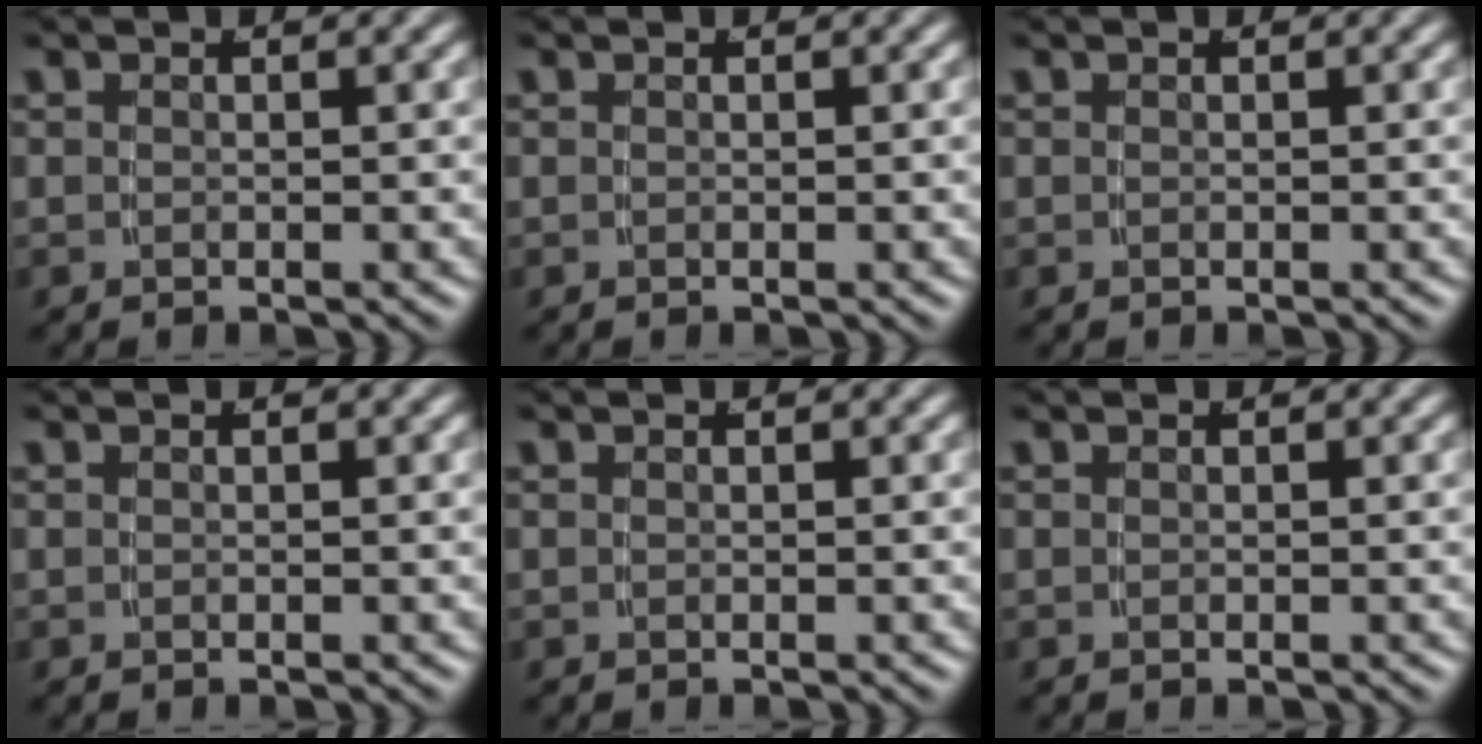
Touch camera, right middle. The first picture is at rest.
{"total": 0.0}
{"total": 0.0}
{"total": 0.0}
{"total": 0.0}
{"total": 0.0}